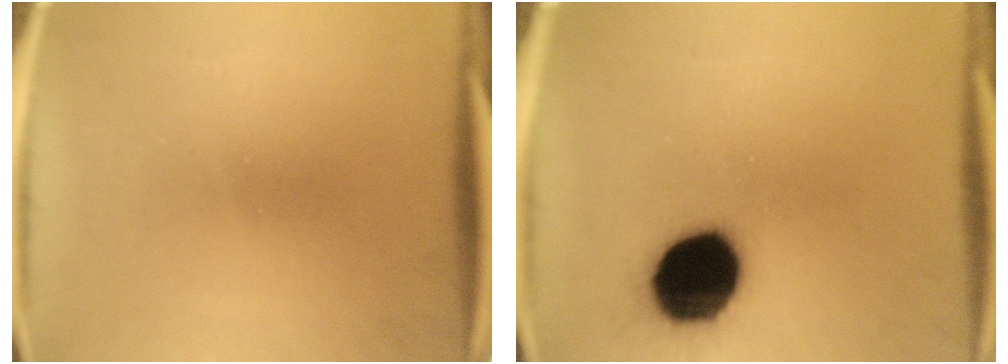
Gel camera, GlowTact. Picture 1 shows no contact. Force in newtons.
{"total": 19.3}